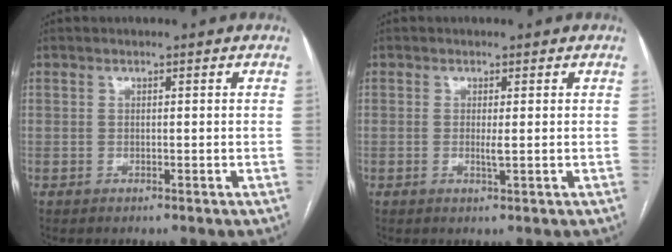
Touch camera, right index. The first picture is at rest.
{"total": 1.3, "force": [0.0, 0.0, 1.3], "torque": [-0.026, -0.003, 0.001]}